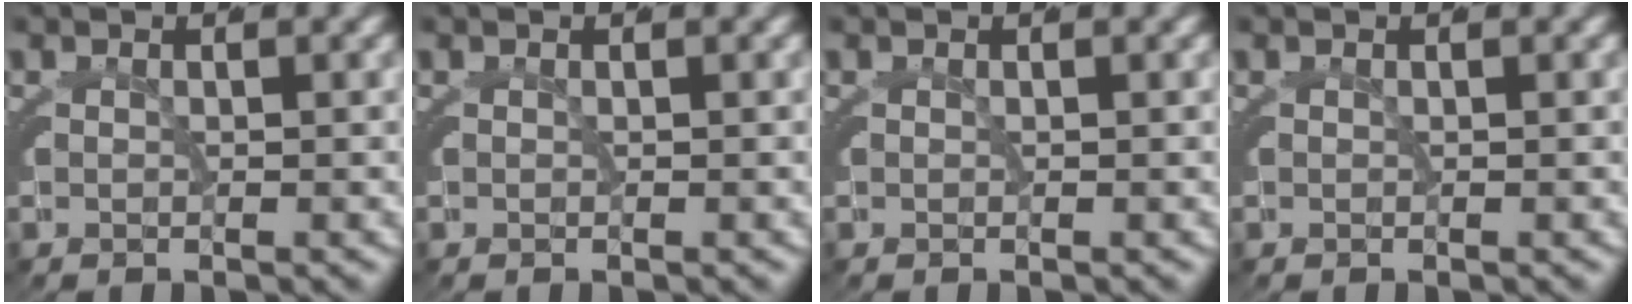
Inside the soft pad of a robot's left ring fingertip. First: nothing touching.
{"total": 0.0}
{"total": 0.0}
{"total": 0.0}